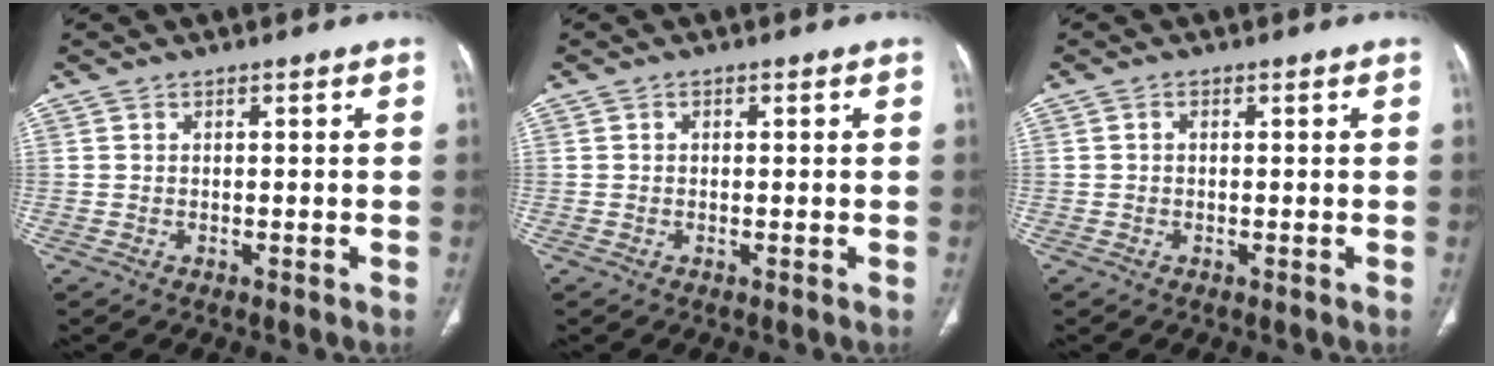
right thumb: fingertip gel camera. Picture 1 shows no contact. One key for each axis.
{"total": 0.6, "fx": 0.1, "fy": 0.5, "fz": 0.3, "tx": -0.003, "ty": 0.001, "tz": 0.001}
{"total": 0.7, "fx": 0.1, "fy": 0.5, "fz": 0.4, "tx": -0.006, "ty": 0.002, "tz": -0.001}